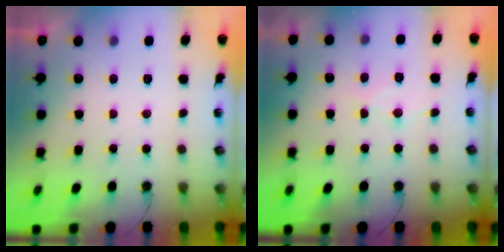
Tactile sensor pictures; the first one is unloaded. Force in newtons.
{"total": 7.4, "press": 7.4, "slide": 0.5}